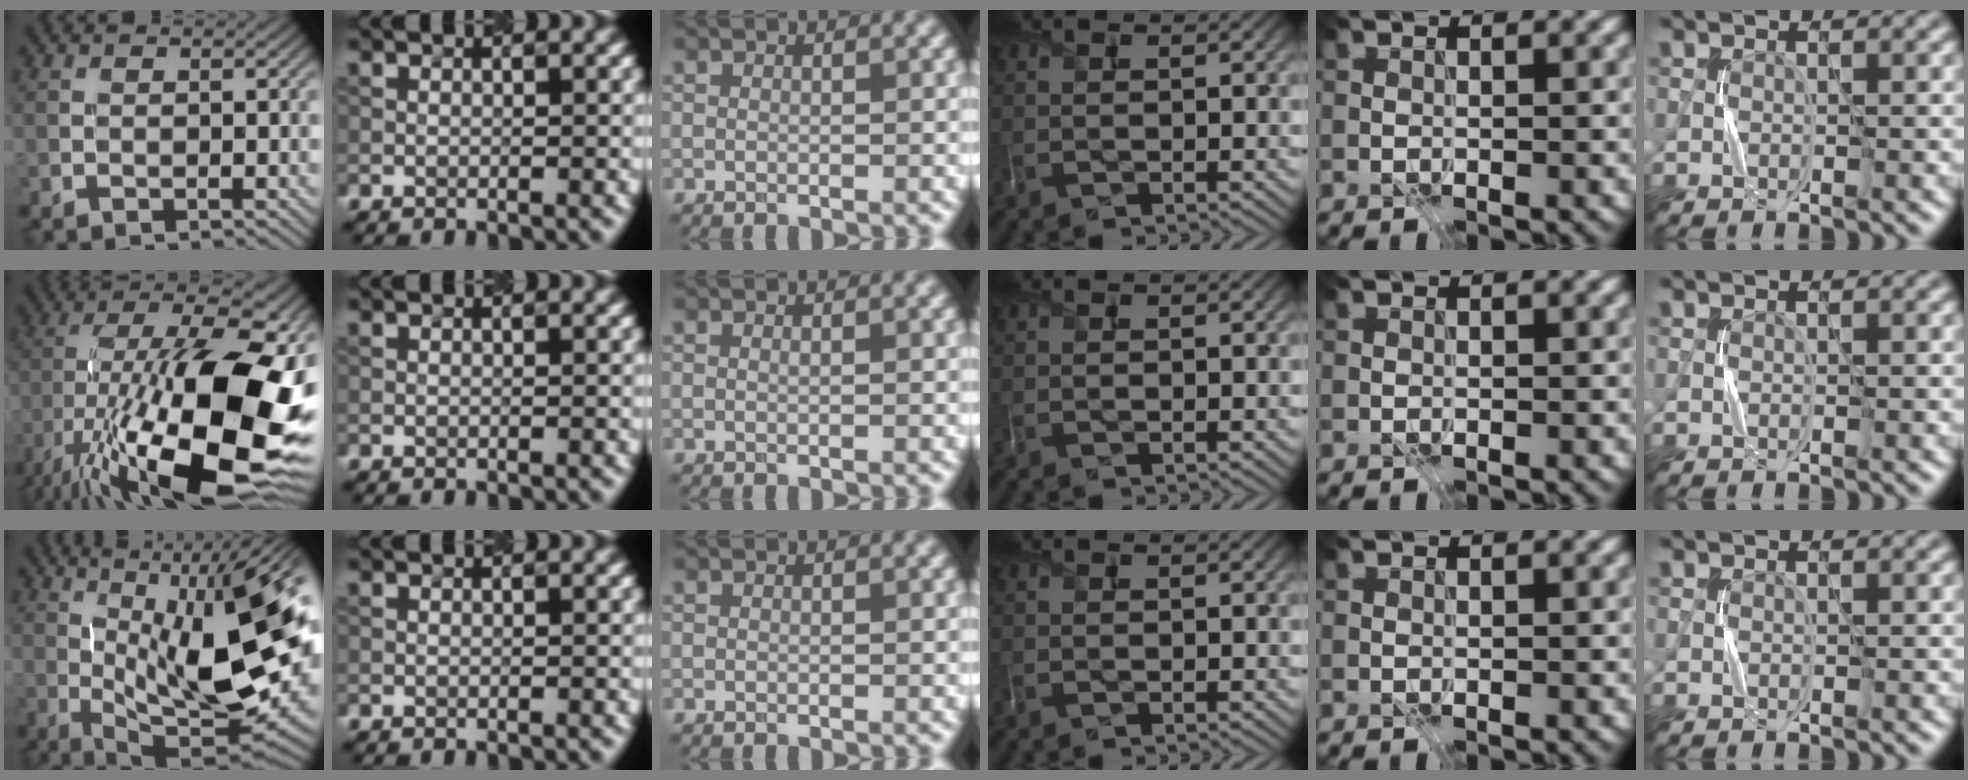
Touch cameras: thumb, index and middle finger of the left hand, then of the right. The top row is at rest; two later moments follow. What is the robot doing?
{"motion": "press", "object": "grip strengthener"}